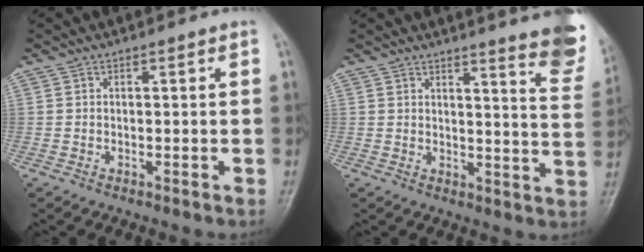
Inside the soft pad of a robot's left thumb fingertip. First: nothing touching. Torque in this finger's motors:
{"motor_torque": [2.53, 1.42, 0.76, -0.94, 0.27]}